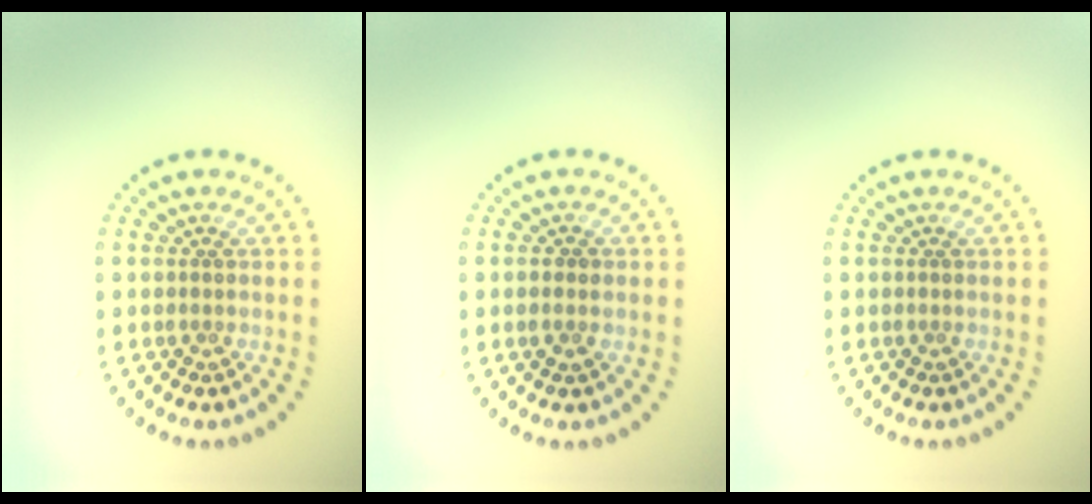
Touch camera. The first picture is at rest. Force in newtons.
{"total": 1.2, "press": 1.2, "slide": 0.2}
{"total": 0.0}